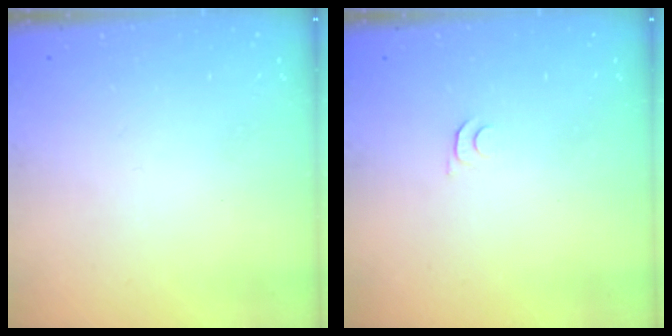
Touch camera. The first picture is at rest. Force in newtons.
{"total": 5.2, "press": 5.2, "slide": 0.6}